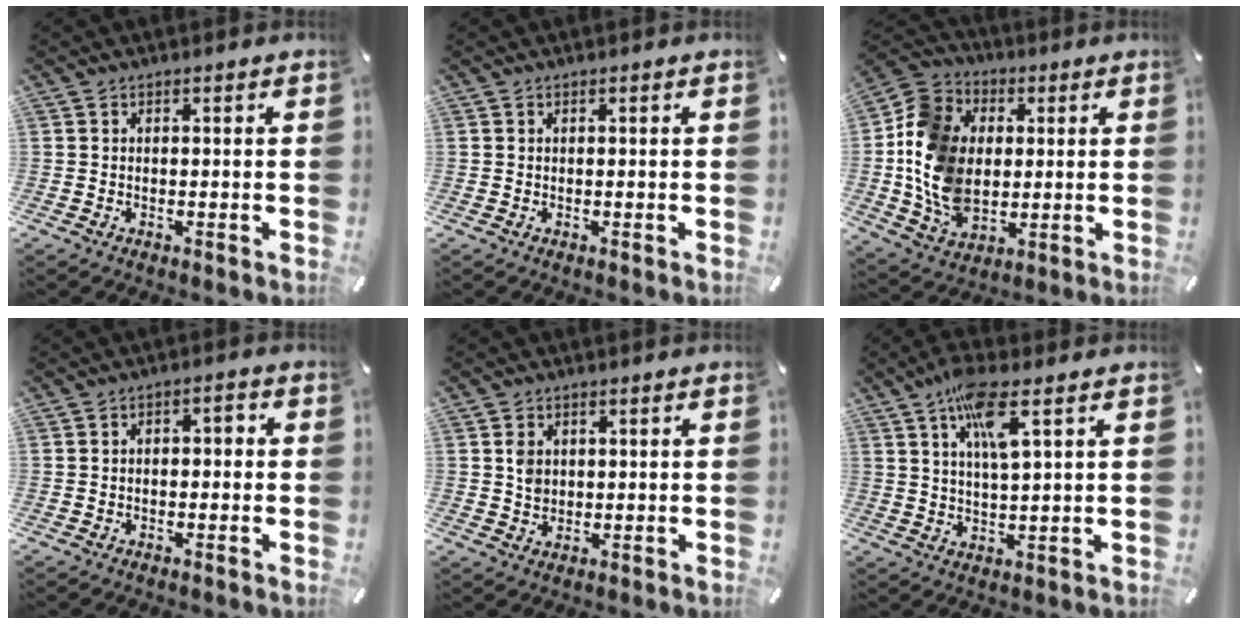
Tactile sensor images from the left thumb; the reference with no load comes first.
{"total": 0.0}
{"total": 16.1, "force": [-0.3, 13.0, 9.5], "torque": [-0.231, 0.013, -0.007]}
{"total": 2.4, "force": [-1.3, 1.3, 1.6], "torque": [-0.028, 0.014, -0.027]}
{"total": 3.4, "force": [0.6, 2.9, 1.6], "torque": [-0.018, 0.001, 0.007]}
{"total": 9.9, "force": [4.7, 2.3, 8.3], "torque": [-0.162, -0.001, 0.081]}